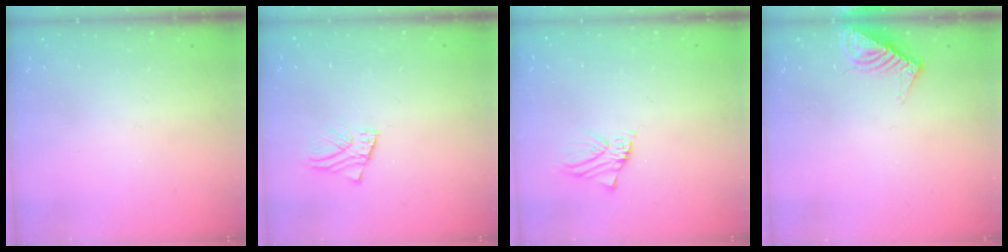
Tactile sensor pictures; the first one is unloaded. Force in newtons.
{"total": 2.5, "press": 2.5, "slide": 0.2}
{"total": 1.5, "press": 1.5, "slide": 0.1}
{"total": 7.9, "press": 7.9, "slide": 0.6}